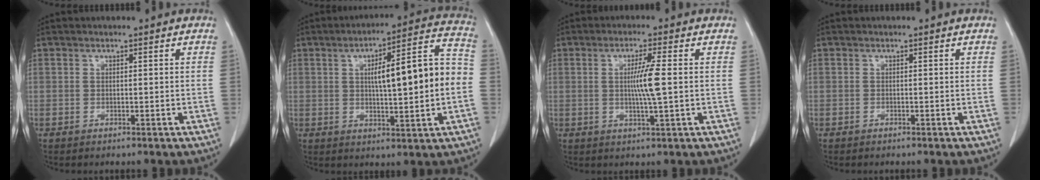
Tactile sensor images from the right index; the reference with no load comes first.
{"total": 15.1, "force": [0.2, 2.0, 15.0], "torque": [-0.218, 0.032, 0.003]}
{"total": 5.3, "force": [0.2, -0.5, 5.3], "torque": [-0.096, -0.008, 0.003]}
{"total": 0.0}